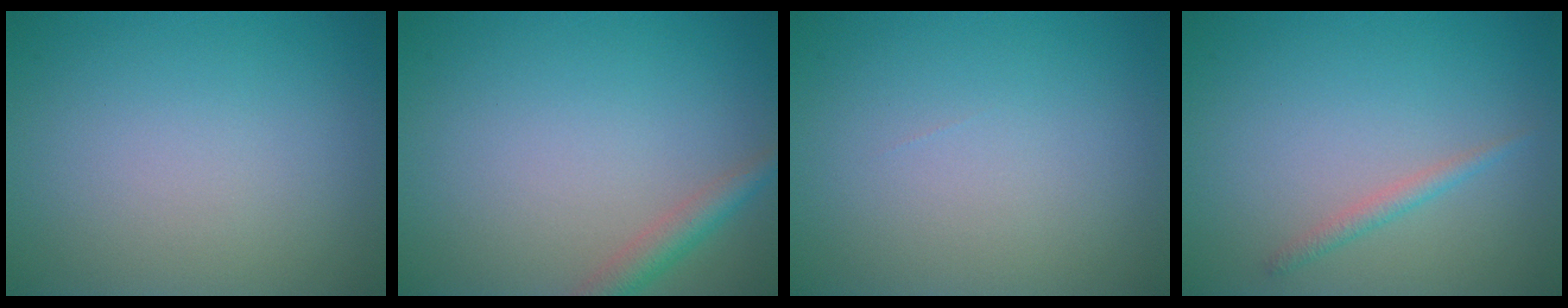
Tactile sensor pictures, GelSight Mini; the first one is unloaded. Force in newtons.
{"total": 2.3, "press": 2.3, "slide": 0.1}
{"total": 0.0}
{"total": 1.2, "press": 1.1, "slide": 0.0}